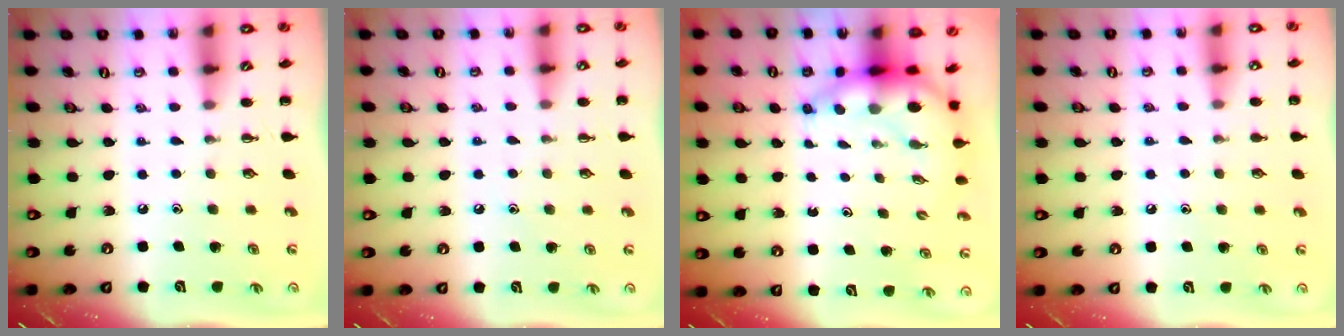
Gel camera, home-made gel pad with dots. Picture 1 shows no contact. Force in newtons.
{"total": 4.7, "press": 4.5, "slide": 1.4}
{"total": 6.5, "press": 6.3, "slide": 1.8}
{"total": 5.2, "press": 5.0, "slide": 1.4}